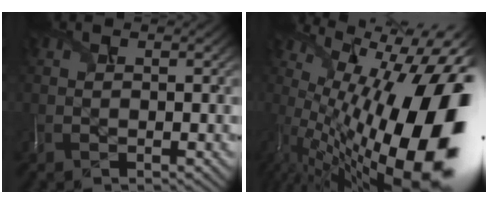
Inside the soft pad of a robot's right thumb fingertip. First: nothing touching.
{"total": 19.8, "force": [-0.3, 8.1, 18.1], "torque": [-0.271, 0.012, 0.000]}